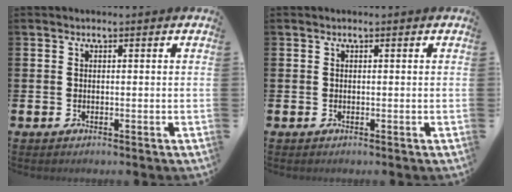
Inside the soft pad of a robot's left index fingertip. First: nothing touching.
{"total": 0.0}